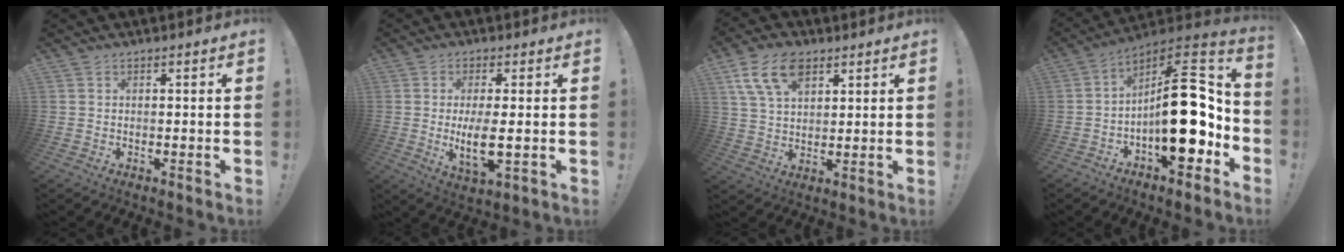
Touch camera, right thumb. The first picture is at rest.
{"total": 8.4, "force": [-0.3, 2.9, 7.9], "torque": [-0.135, -0.020, -0.007]}
{"total": 12.3, "force": [6.4, 7.4, 7.5], "torque": [-0.142, -0.015, 0.122]}
{"total": 22.9, "force": [-3.2, 10.1, 20.2], "torque": [-0.289, 0.019, -0.041]}